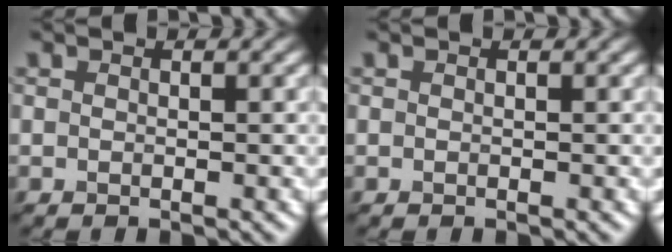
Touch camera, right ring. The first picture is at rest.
{"total": 0.0}